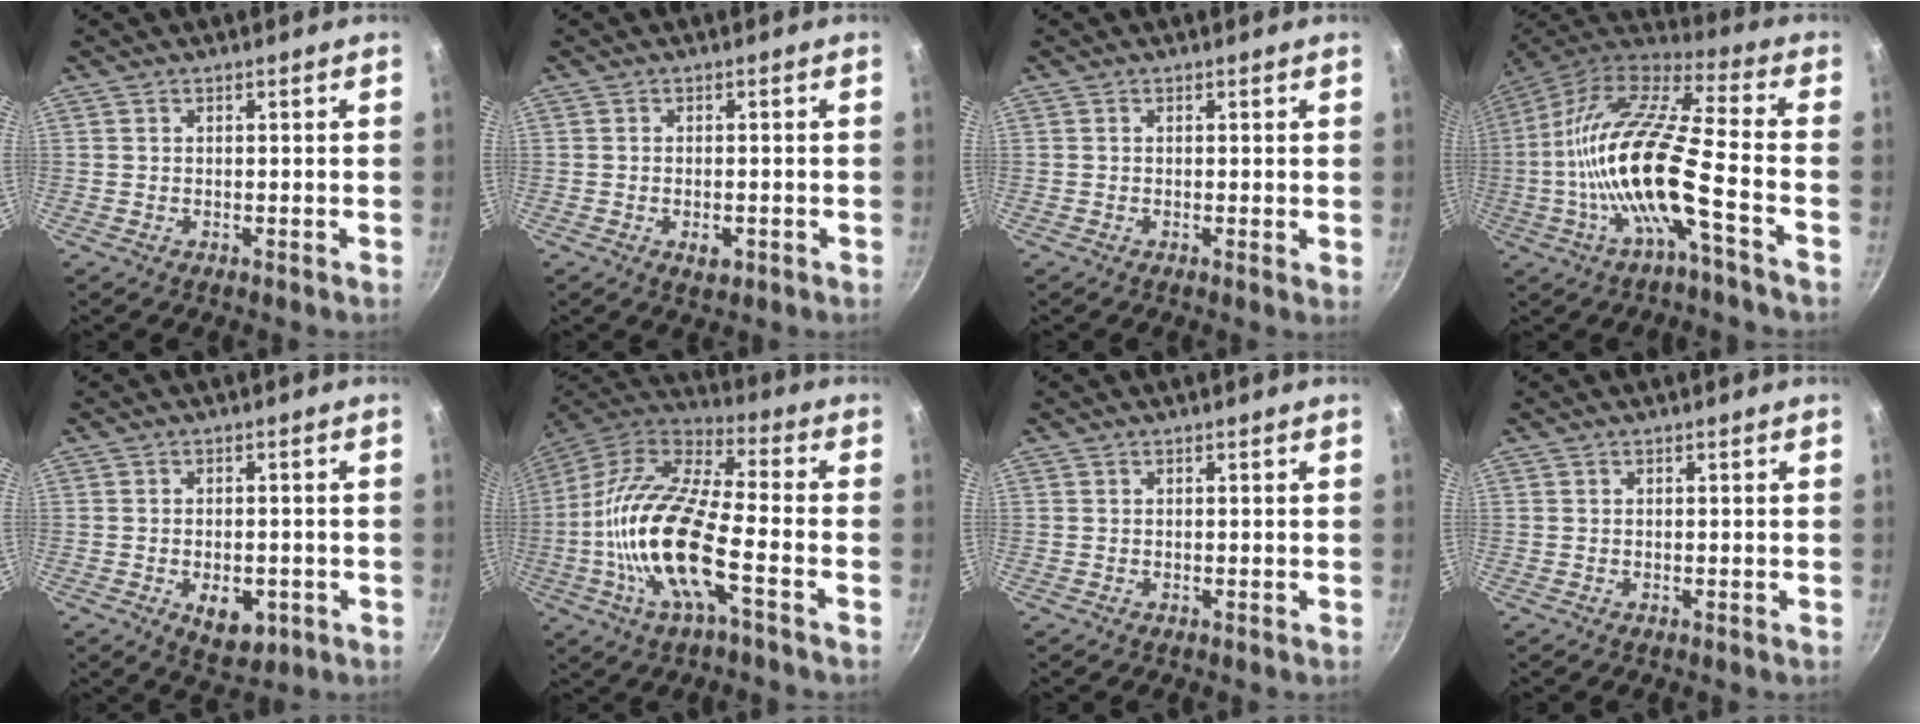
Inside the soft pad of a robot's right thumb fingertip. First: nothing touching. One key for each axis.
{"total": 2.7, "fx": -0.9, "fy": 1.5, "fz": 2.1, "tx": -0.031, "ty": 0.001, "tz": -0.012}
{"total": 0.9, "fx": 0.1, "fy": 0.2, "fz": 0.9, "tx": -0.013, "ty": -0.003, "tz": -0.002}
{"total": 19.9, "fx": -5.5, "fy": 4.4, "fz": 18.6, "tx": -0.348, "ty": 0.040, "tz": -0.122}
{"total": 7.1, "fx": -2.3, "fy": 4.2, "fz": 5.2, "tx": -0.053, "ty": 0.002, "tz": -0.022}
{"total": 20.0, "fx": -5.3, "fy": 6.7, "fz": 18.1, "tx": -0.351, "ty": 0.036, "tz": -0.118}
{"total": 0.0}
{"total": 0.0}